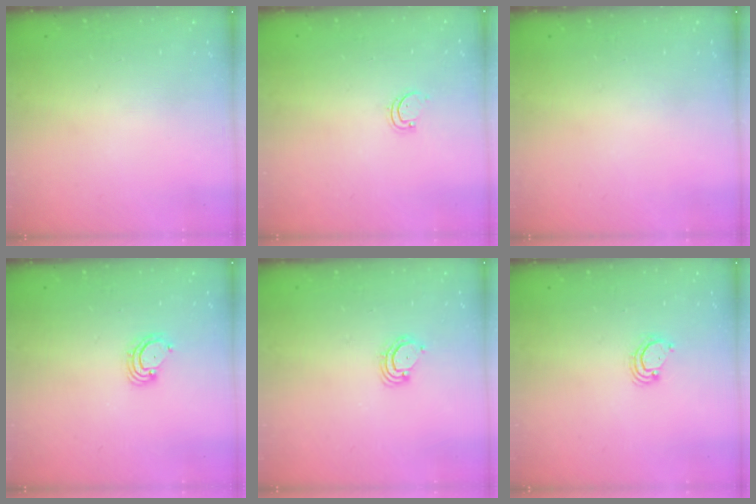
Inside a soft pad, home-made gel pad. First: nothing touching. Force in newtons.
{"total": 1.7, "press": 1.7, "slide": 0.3}
{"total": 0.0}
{"total": 3.3, "press": 3.3, "slide": 0.3}
{"total": 3.8, "press": 3.8, "slide": 0.3}
{"total": 4.2, "press": 4.2, "slide": 0.4}